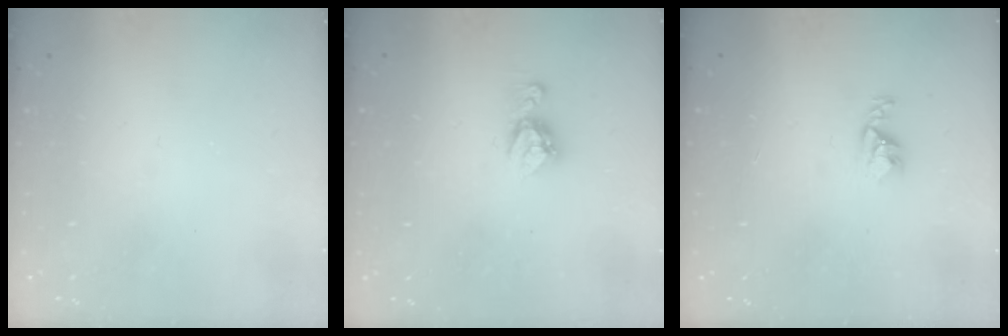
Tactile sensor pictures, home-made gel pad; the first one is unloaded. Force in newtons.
{"total": 7.2, "press": 7.2, "slide": 0.5}
{"total": 3.3, "press": 3.2, "slide": 0.4}